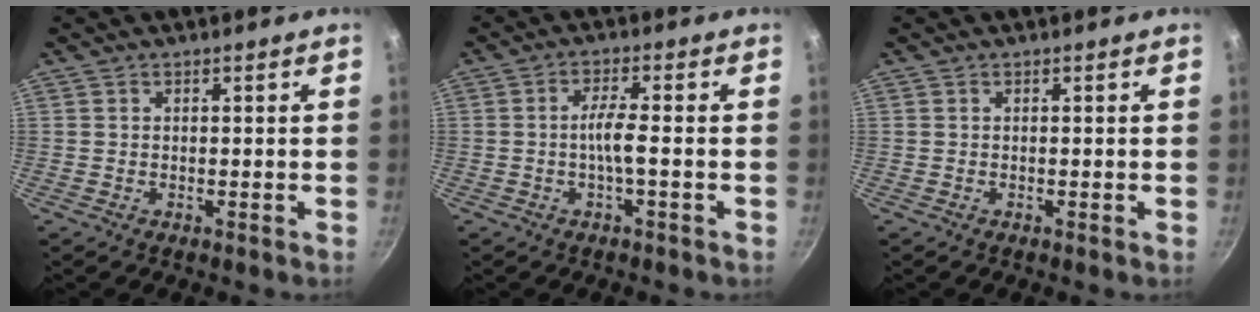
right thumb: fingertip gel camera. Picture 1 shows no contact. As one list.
[{"total": 3.9, "force": [-1.0, 0.3, 3.8], "torque": [-0.083, 0.013, -0.023]}, {"total": 0.0}]